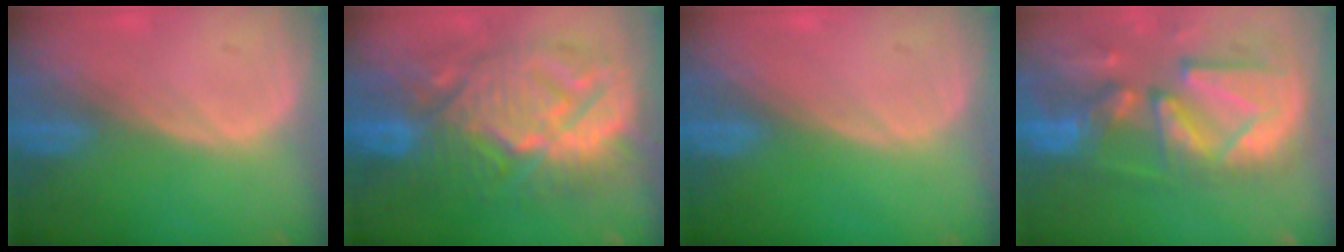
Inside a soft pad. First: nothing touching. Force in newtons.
{"total": 13.7, "press": 13.6, "slide": 1.3}
{"total": 0.0}
{"total": 13.3, "press": 11.4, "slide": 6.9}